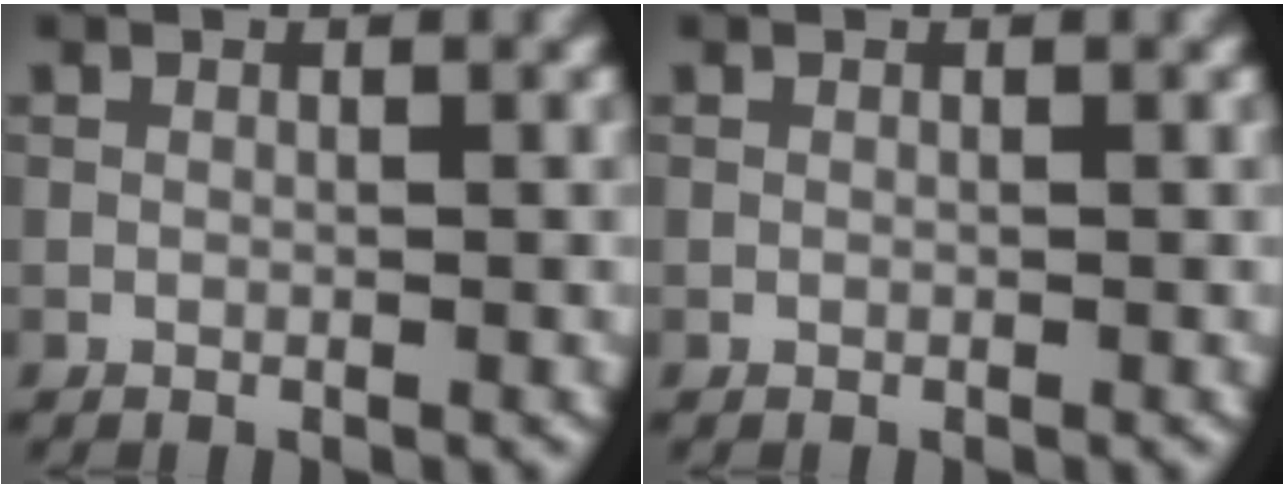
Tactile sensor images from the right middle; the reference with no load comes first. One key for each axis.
{"total": 0.0}